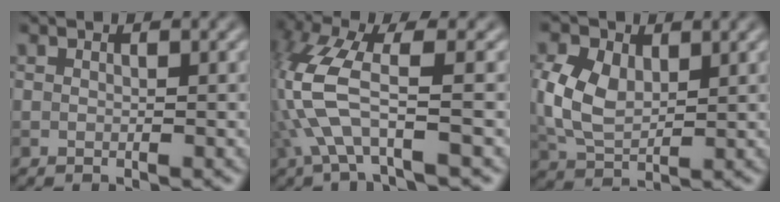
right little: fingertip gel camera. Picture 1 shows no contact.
{"total": 7.4, "force": [-1.7, 2.0, 7.0], "torque": [-0.183, 0.005, -0.039]}
{"total": 5.4, "force": [1.0, 3.6, 3.8], "torque": [-0.091, 0.003, 0.020]}